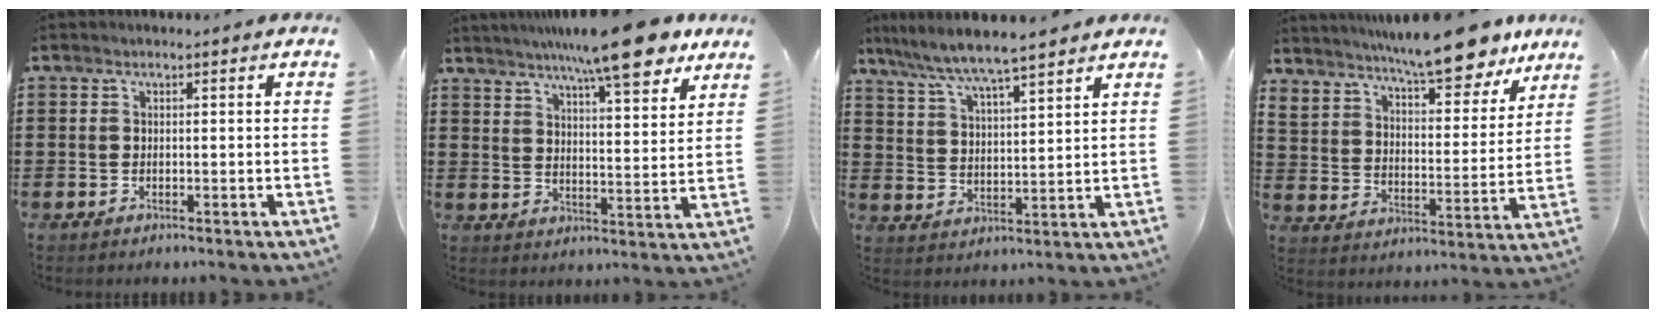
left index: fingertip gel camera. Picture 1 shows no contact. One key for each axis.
{"total": 11.4, "fx": 9.1, "fy": 1.1, "fz": 6.8, "tx": -0.116, "ty": -0.037, "tz": 0.152}
{"total": 5.6, "fx": 5.1, "fy": -0.1, "fz": 2.3, "tx": -0.066, "ty": -0.029, "tz": 0.084}
{"total": 11.0, "fx": 10.0, "fy": 0.8, "fz": 4.5, "tx": -0.099, "ty": -0.060, "tz": 0.171}